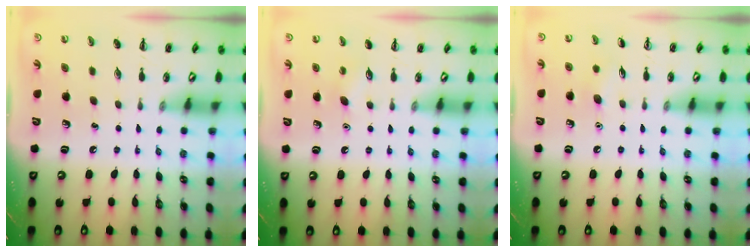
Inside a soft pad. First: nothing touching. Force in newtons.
{"total": 2.8, "press": 2.7, "slide": 0.7}
{"total": 4.4, "press": 4.2, "slide": 1.4}